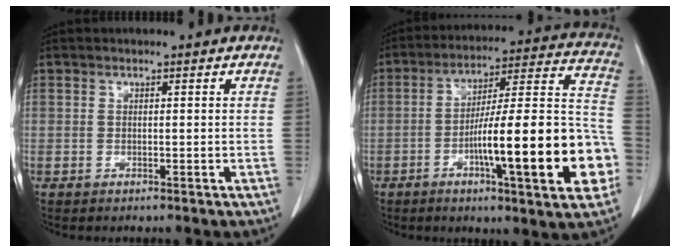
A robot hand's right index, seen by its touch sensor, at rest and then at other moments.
{"total": 22.1, "force": [-6.9, 2.4, 20.9], "torque": [-0.263, 0.016, -0.099]}